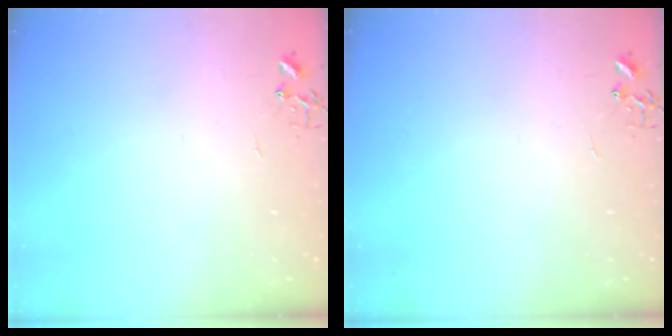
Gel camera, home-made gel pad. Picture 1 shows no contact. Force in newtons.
{"total": 0.0}